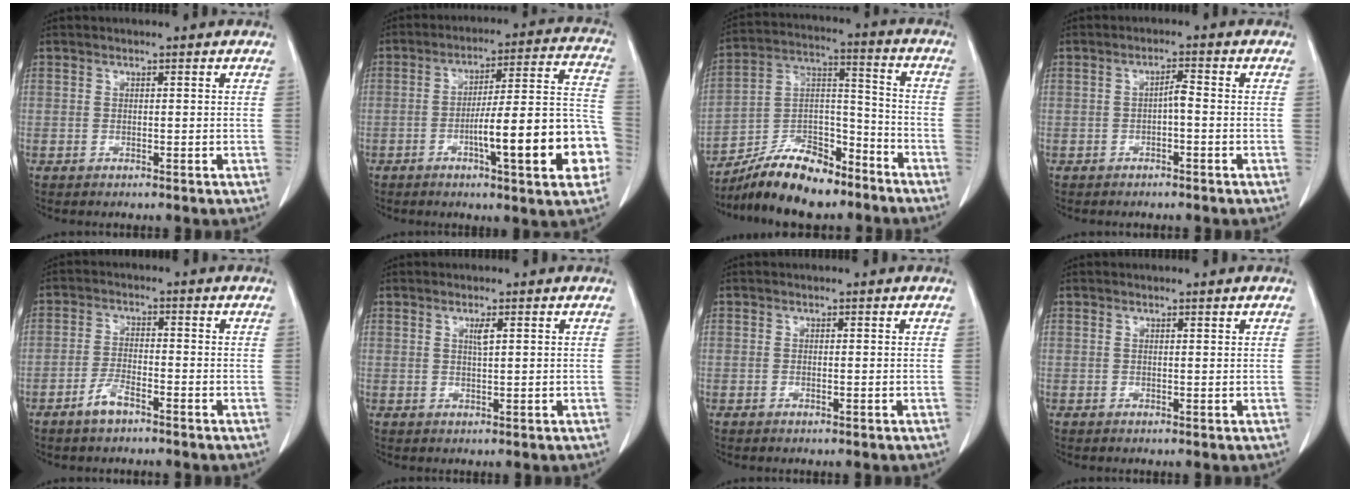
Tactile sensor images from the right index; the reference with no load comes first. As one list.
[{"total": 17.4, "force": [-5.8, 1.9, 16.3], "torque": [-0.190, 0.026, -0.074]}, {"total": 14.6, "force": [-11.8, 4.6, 7.2], "torque": [-0.126, 0.027, -0.208]}, {"total": 1.9, "force": [-0.5, 0.4, 1.8], "torque": [-0.029, 0.005, -0.010]}, {"total": 3.8, "force": [-2.7, 1.0, 2.4], "torque": [-0.051, 0.002, -0.053]}, {"total": 1.5, "force": [0.6, 0.0, 1.4], "torque": [-0.027, -0.002, 0.011]}, {"total": 0.0}, {"total": 0.6, "force": [0.5, 0.0, 0.4], "torque": [-0.009, 0.004, 0.008]}]